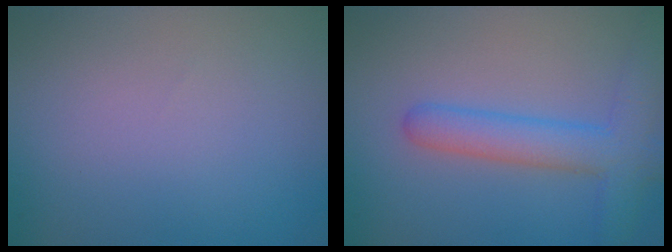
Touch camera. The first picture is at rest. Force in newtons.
{"total": 4.9, "press": 4.9, "slide": 0.1}